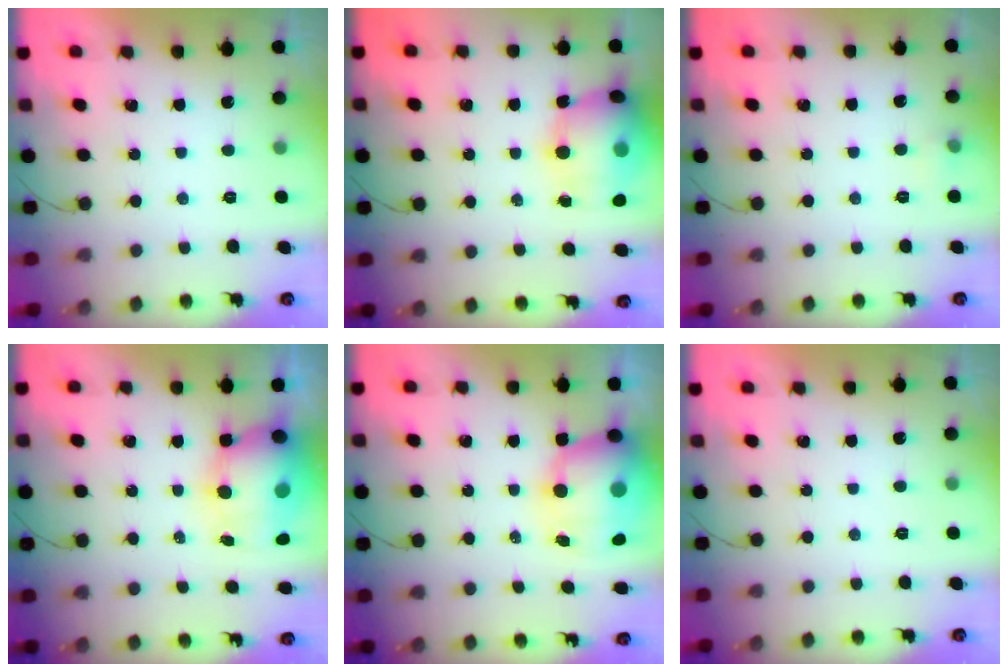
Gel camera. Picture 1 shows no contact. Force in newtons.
{"total": 16.5, "press": 16.1, "slide": 4.0}
{"total": 3.7, "press": 3.4, "slide": 1.3}
{"total": 12.6, "press": 12.3, "slide": 2.9}
{"total": 15.3, "press": 14.9, "slide": 3.7}
{"total": 0.0}